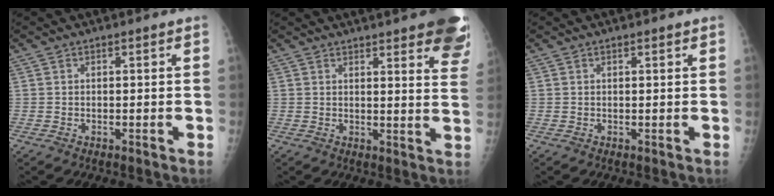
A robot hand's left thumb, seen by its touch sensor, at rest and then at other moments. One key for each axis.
{"total": 17.6, "fx": 12.1, "fy": 3.6, "fz": 12.2, "tx": -0.129, "ty": -0.042, "tz": 0.129}
{"total": 0.8, "fx": 0.5, "fy": 0.0, "fz": 0.5, "tx": -0.007, "ty": 0.000, "tz": 0.009}